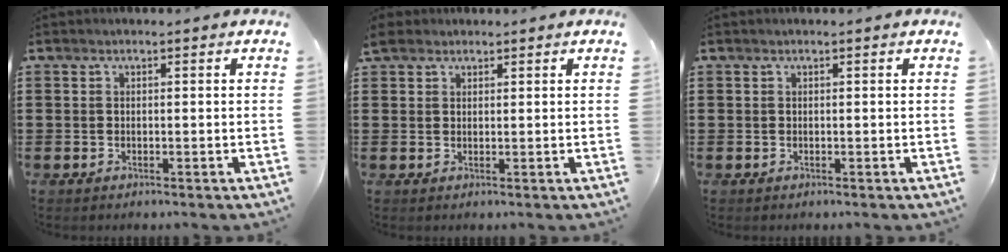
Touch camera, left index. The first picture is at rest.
{"total": 2.7, "force": [2.2, 1.4, 0.8], "torque": [-0.022, 0.008, 0.042]}
{"total": 0.0}